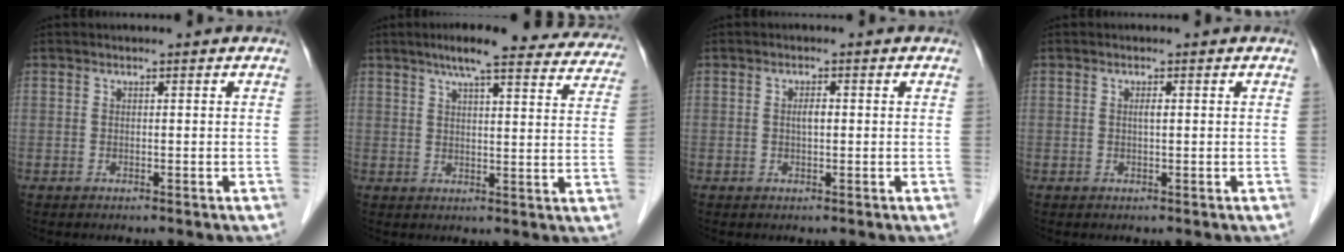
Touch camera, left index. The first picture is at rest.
{"total": 20.5, "force": [17.8, 3.0, 9.7], "torque": [-0.121, 0.001, 0.207]}
{"total": 1.5, "force": [0.0, 0.5, 1.4], "torque": [-0.027, 0.003, 0.001]}
{"total": 0.8, "force": [0.1, 0.1, 0.8], "torque": [-0.016, 0.000, 0.001]}